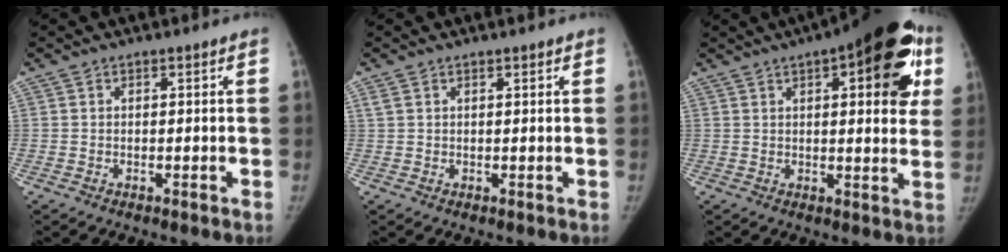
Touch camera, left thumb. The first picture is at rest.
{"total": 1.6, "force": [1.2, 0.7, 0.9], "torque": [-0.014, 0.006, 0.023]}
{"total": 21.6, "force": [8.1, 7.8, 18.4], "torque": [-0.208, -0.001, 0.099]}